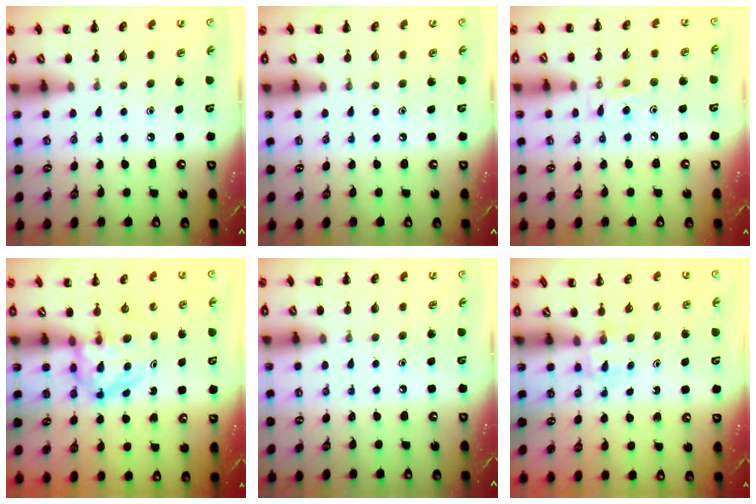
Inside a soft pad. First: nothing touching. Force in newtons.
{"total": 0.0}
{"total": 5.9, "press": 5.8, "slide": 1.0}
{"total": 3.9, "press": 3.9, "slide": 0.4}
{"total": 0.0}
{"total": 2.3, "press": 2.1, "slide": 0.9}